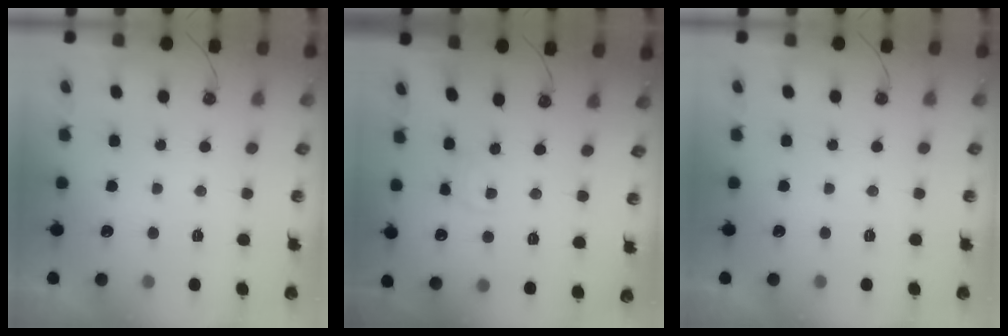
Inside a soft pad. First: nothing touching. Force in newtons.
{"total": 3.0, "press": 3.0, "slide": 0.4}
{"total": 0.0}